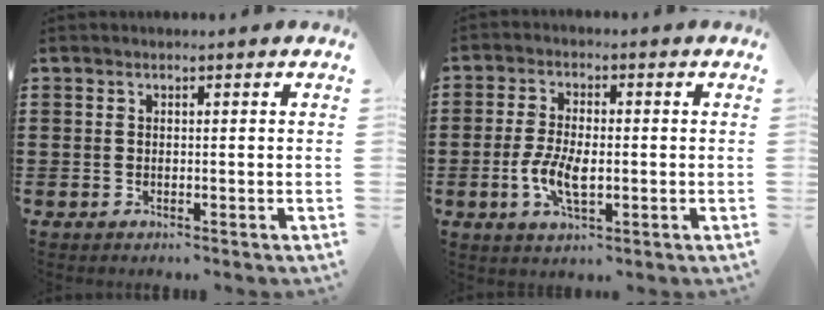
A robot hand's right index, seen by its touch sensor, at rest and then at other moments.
{"total": 5.8, "force": [-1.2, 2.6, 5.0], "torque": [-0.114, -0.003, -0.027]}